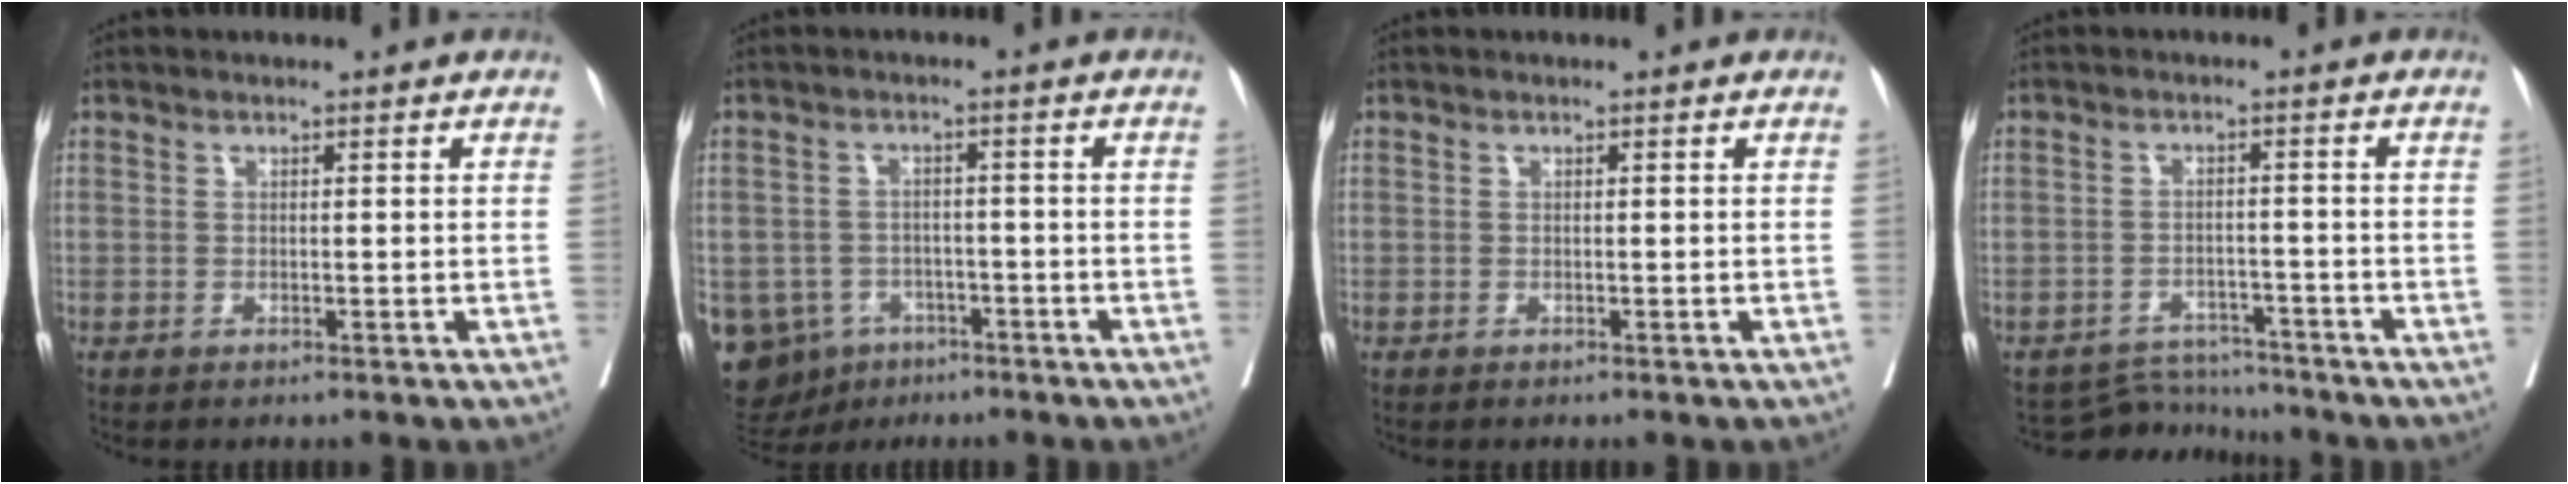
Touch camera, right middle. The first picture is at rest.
{"total": 12.1, "force": [-5.9, 9.9, 3.4], "torque": [-0.098, 0.009, -0.076]}
{"total": 0.0}
{"total": 5.2, "force": [-5.0, 0.6, -1.4], "torque": [0.021, 0.008, -0.078]}